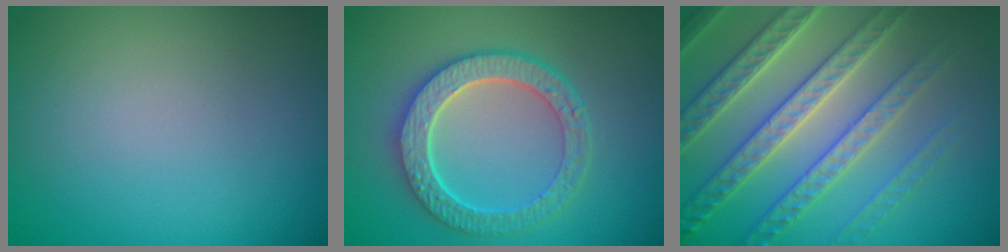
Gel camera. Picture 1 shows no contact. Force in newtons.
{"total": 5.6, "press": 4.7, "slide": 3.1}
{"total": 7.0, "press": 6.8, "slide": 1.7}